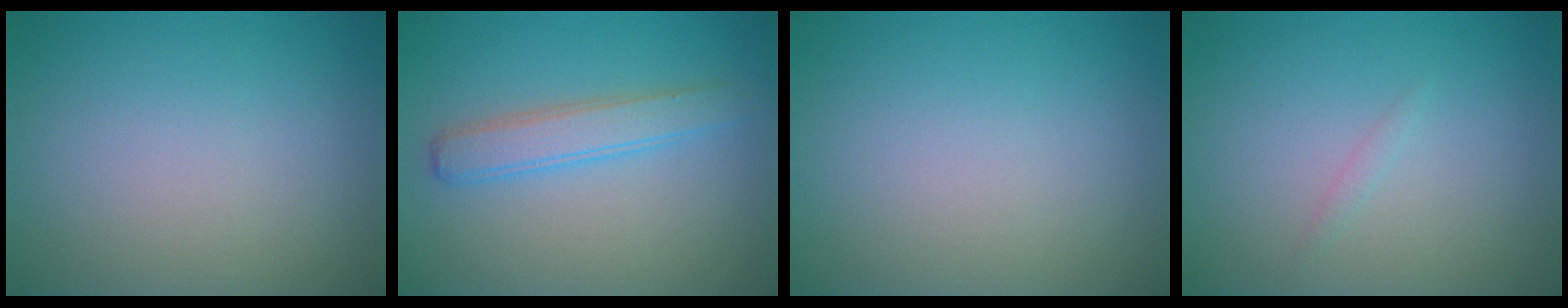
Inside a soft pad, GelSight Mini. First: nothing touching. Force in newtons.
{"total": 2.9, "press": 2.9, "slide": 0.1}
{"total": 0.0}
{"total": 0.5, "press": 0.5, "slide": 0.0}